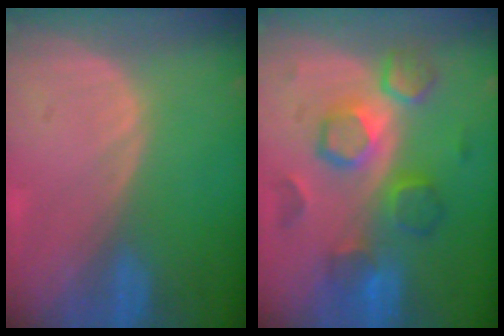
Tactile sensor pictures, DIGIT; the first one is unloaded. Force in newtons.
{"total": 8.5, "press": 8.5, "slide": 0.2}